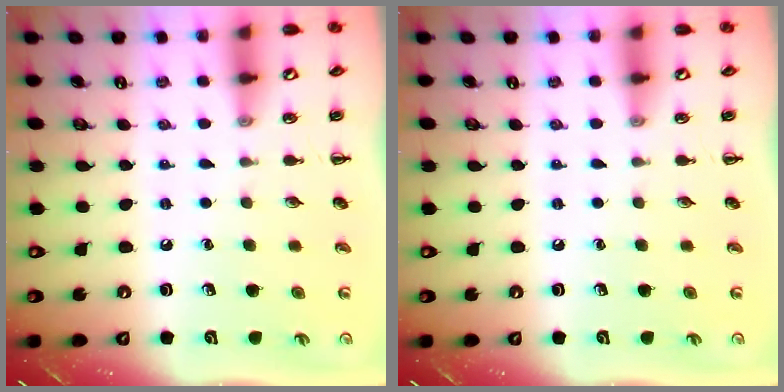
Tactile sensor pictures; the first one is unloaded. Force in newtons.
{"total": 0.0}